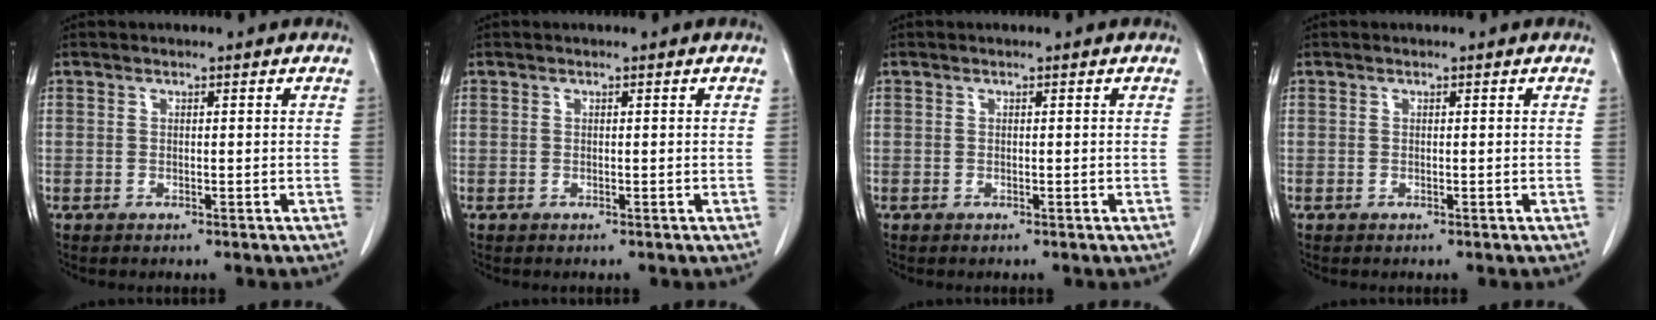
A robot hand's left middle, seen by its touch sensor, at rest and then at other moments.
{"total": 0.0}
{"total": 0.0}
{"total": 0.0}